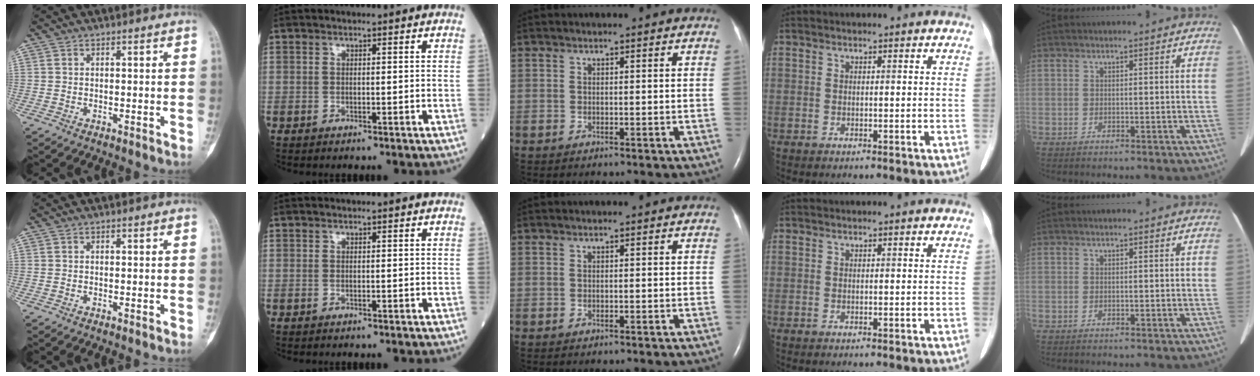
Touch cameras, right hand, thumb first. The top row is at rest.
{}